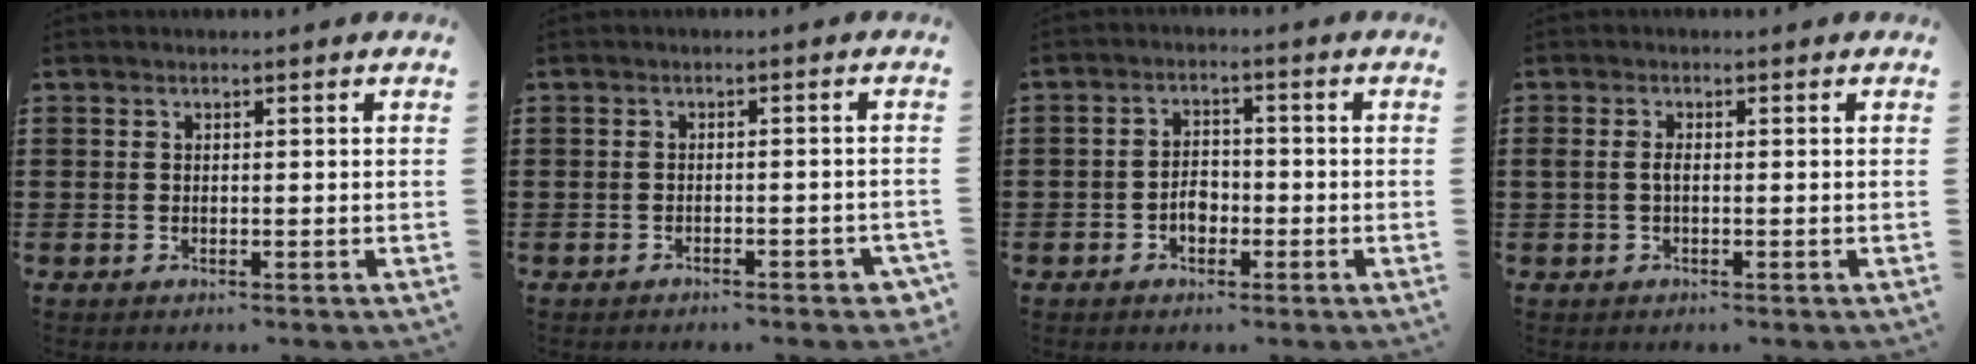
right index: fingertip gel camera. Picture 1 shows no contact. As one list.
[{"total": 1.5, "force": [-1.4, 0.3, 0.6], "torque": [-0.016, 0.000, -0.028]}, {"total": 3.2, "force": [-1.2, 2.3, 1.9], "torque": [-0.032, 0.001, -0.025]}, {"total": 1.4, "force": [-0.2, 0.5, 1.3], "torque": [-0.031, -0.003, -0.007]}]